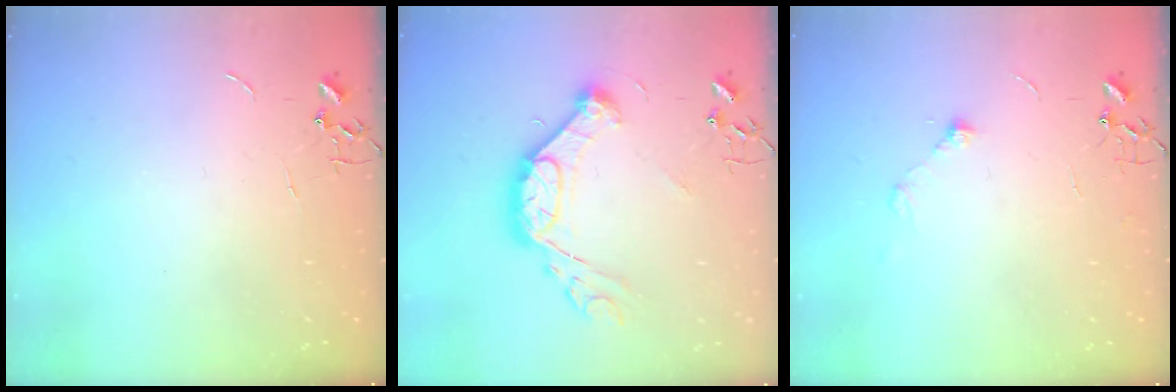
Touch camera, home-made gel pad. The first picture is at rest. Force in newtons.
{"total": 15.4, "press": 15.3, "slide": 1.7}
{"total": 6.0, "press": 6.0, "slide": 0.8}